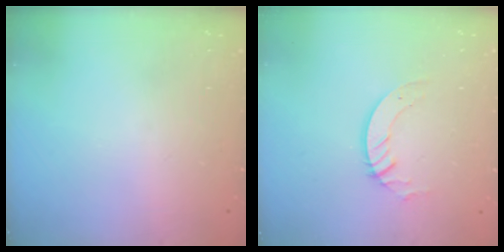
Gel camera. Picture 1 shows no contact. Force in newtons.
{"total": 2.8, "press": 2.8, "slide": 0.2}